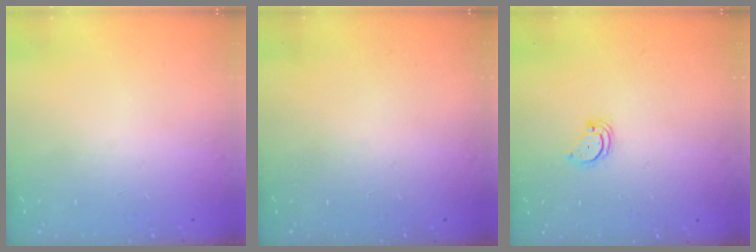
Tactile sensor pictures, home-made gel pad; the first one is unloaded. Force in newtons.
{"total": 0.0}
{"total": 3.0, "press": 3.0, "slide": 0.2}